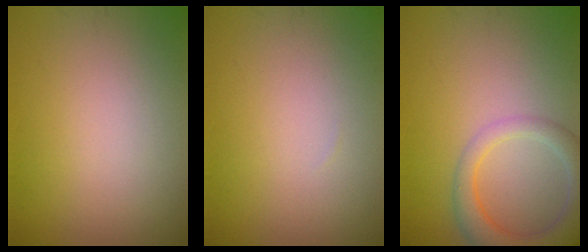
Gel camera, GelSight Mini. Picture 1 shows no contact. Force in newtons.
{"total": 0.0}
{"total": 5.6, "press": 5.6, "slide": 0.4}